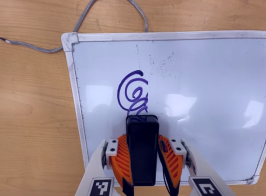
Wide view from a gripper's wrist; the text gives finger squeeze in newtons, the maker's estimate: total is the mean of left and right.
{"total": 11.3, "left": 10.5, "right": 12.0}